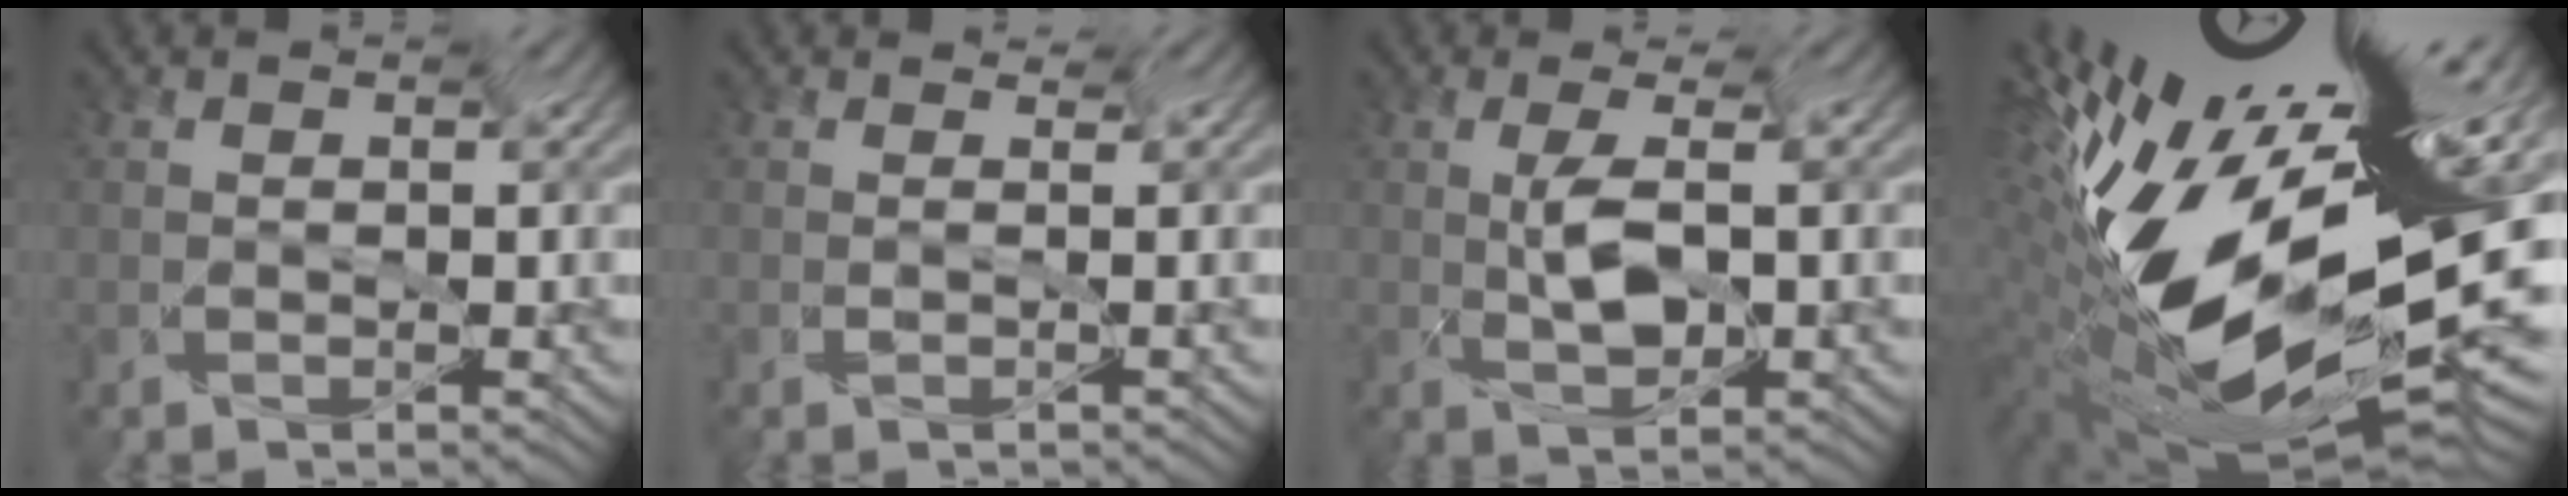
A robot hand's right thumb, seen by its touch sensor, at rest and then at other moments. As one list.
[{"total": 0.5, "force": [0.3, -0.4, -0.1], "torque": [0.004, 0.001, 0.004]}, {"total": 2.9, "force": [-1.8, 0.3, 2.3], "torque": [-0.047, -0.002, -0.029]}, {"total": 15.6, "force": [-2.9, 5.1, 14.4], "torque": [-0.231, -0.023, -0.041]}]